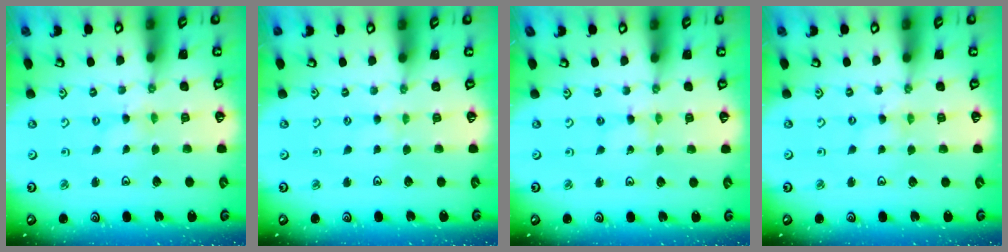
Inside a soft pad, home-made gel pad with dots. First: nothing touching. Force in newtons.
{"total": 0.0}
{"total": 1.3, "press": 1.3, "slide": 0.1}
{"total": 0.0}